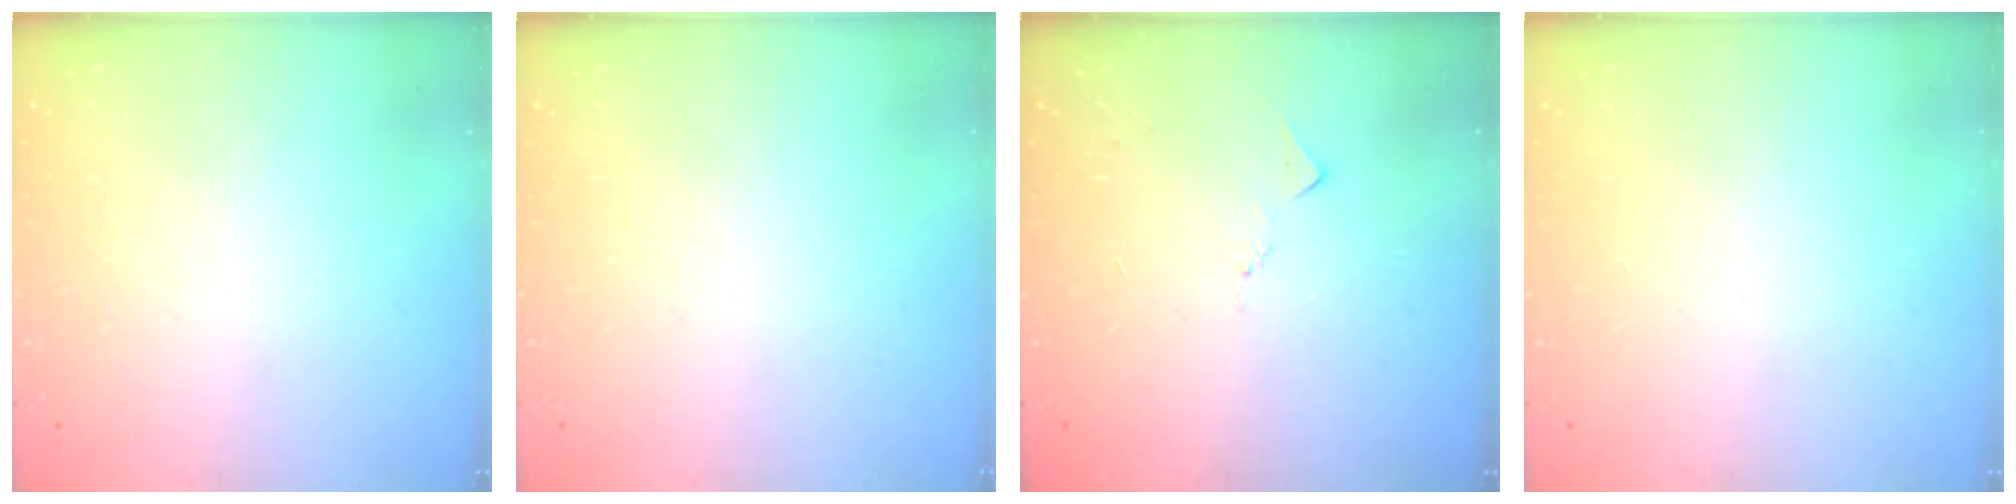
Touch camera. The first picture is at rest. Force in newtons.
{"total": 0.0}
{"total": 5.7, "press": 5.7, "slide": 0.8}
{"total": 0.0}